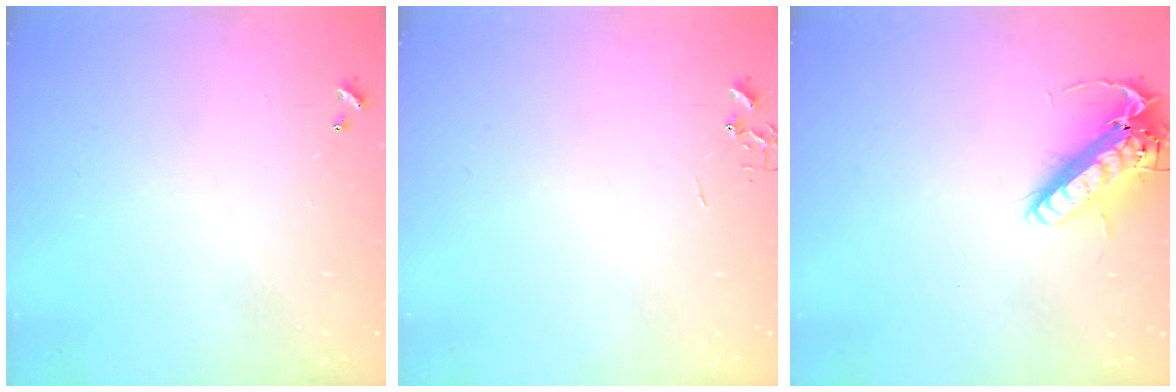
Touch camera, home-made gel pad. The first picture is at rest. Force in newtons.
{"total": 0.0}
{"total": 16.2, "press": 15.9, "slide": 3.2}